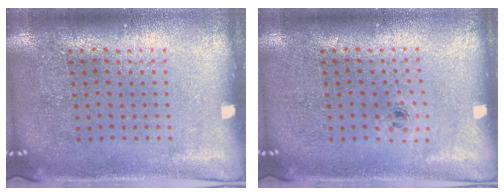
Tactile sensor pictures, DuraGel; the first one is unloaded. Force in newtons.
{"total": 0.6, "press": 0.3, "slide": 0.5}